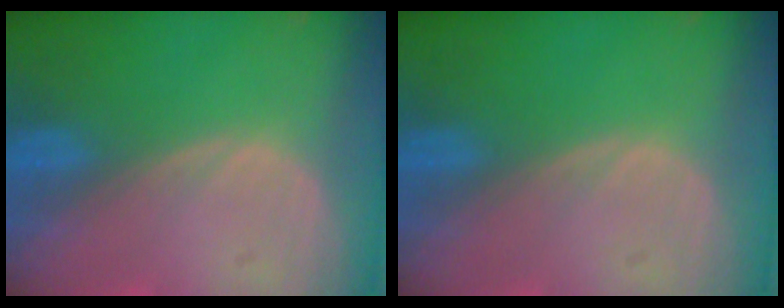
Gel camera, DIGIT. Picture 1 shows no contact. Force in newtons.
{"total": 0.0}